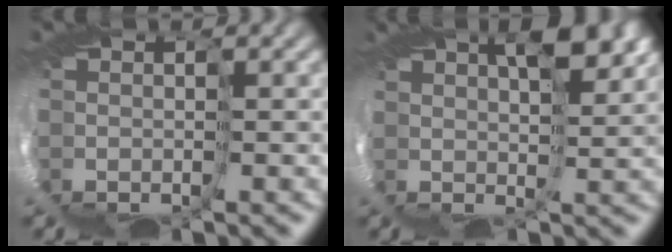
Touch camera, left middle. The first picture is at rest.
{"total": 5.5, "force": [4.7, -2.8, 0.4], "torque": [-0.011, 0.010, 0.071]}